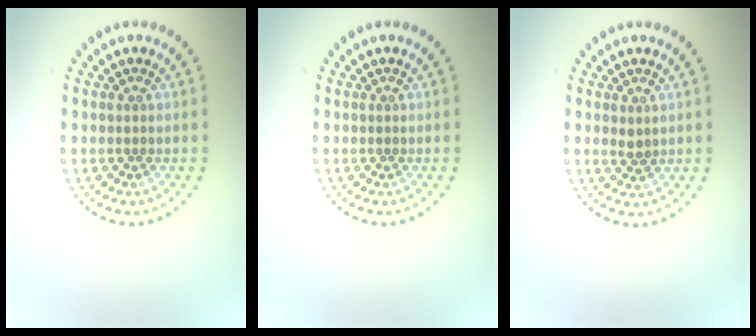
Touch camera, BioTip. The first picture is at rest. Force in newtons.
{"total": 0.0}
{"total": 0.9, "press": 0.8, "slide": 0.3}